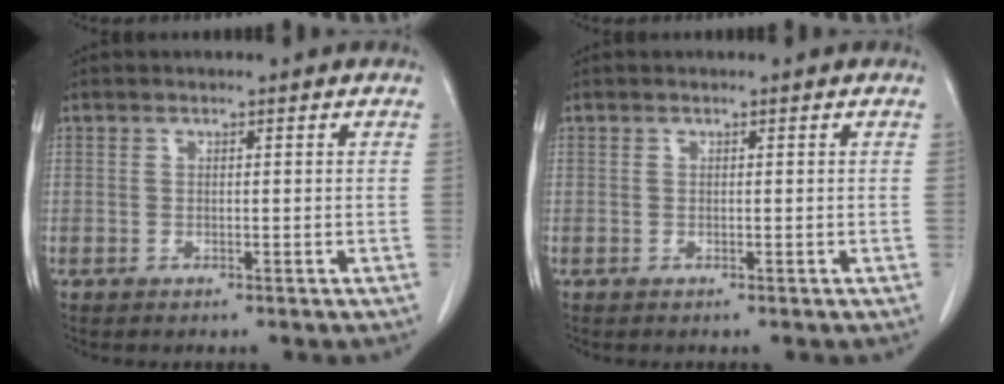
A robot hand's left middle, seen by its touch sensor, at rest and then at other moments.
{"total": 0.0}